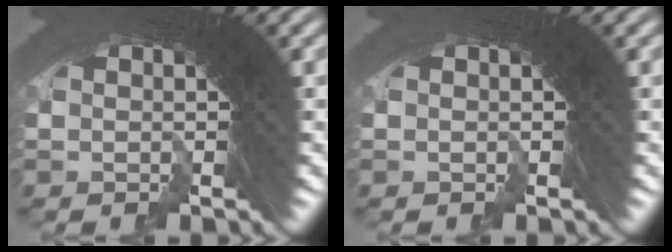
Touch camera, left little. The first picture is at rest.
{"total": 0.0}